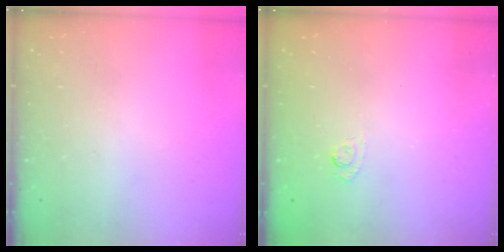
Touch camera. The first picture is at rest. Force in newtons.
{"total": 2.7, "press": 2.3, "slide": 1.5}